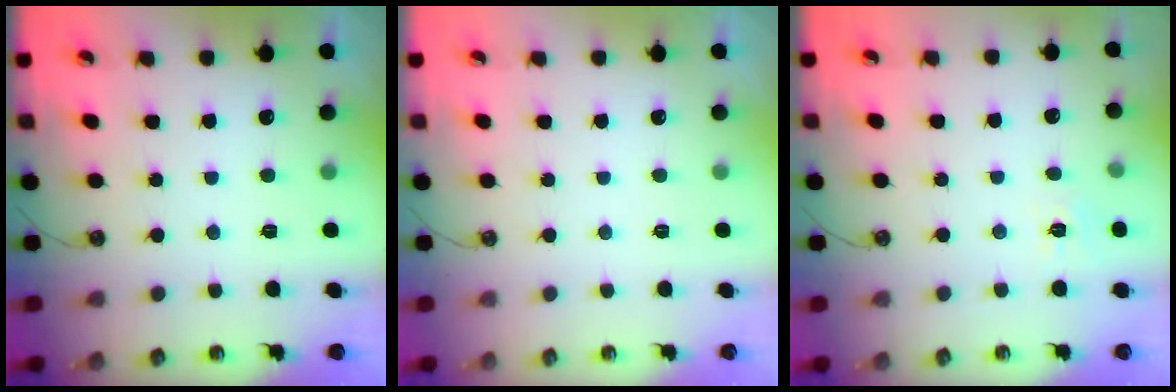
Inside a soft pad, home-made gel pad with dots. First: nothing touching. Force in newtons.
{"total": 0.0}
{"total": 6.2, "press": 6.2, "slide": 0.7}